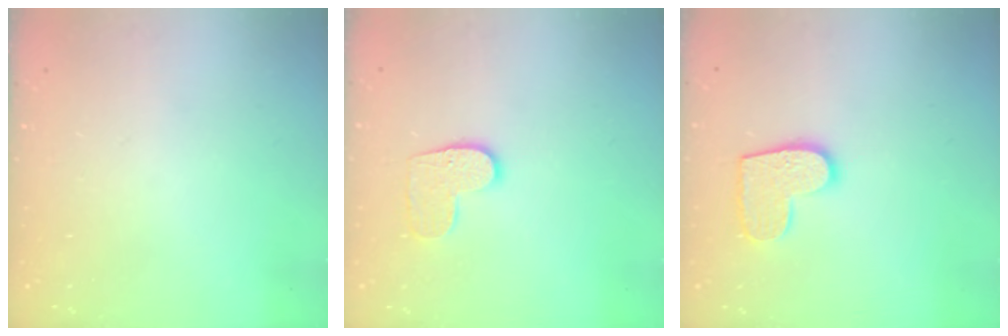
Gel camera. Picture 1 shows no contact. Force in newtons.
{"total": 8.4, "press": 8.4, "slide": 0.4}
{"total": 10.5, "press": 10.5, "slide": 0.6}